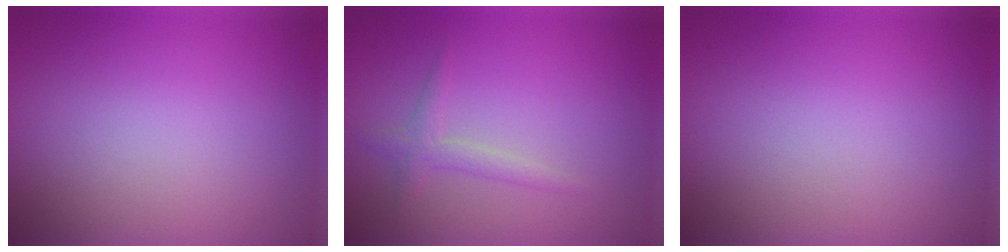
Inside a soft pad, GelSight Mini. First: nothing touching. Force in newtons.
{"total": 1.6, "press": 1.6, "slide": 0.1}
{"total": 0.0}